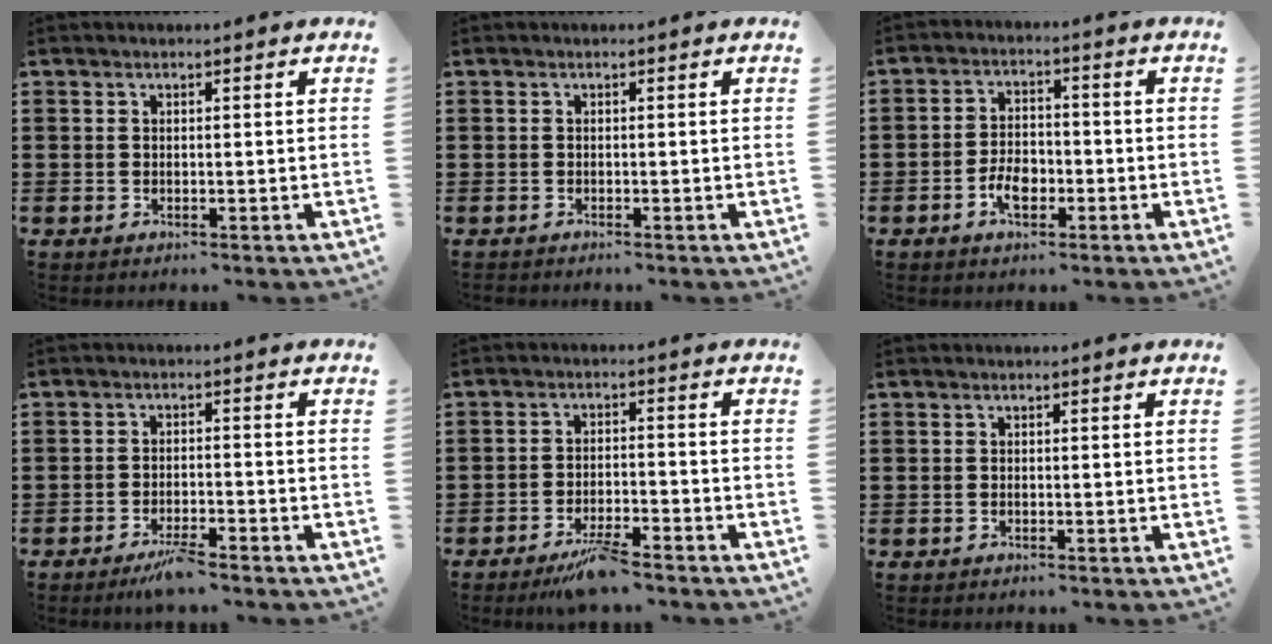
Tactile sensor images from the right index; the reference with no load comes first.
{"total": 0.0}
{"total": 4.6, "force": [-1.9, 2.5, 3.3], "torque": [-0.071, 0.001, -0.038]}
{"total": 3.3, "force": [-2.9, 0.2, 1.6], "torque": [-0.027, 0.000, -0.054]}
{"total": 4.7, "force": [-4.1, 0.5, 2.3], "torque": [-0.043, -0.001, -0.078]}
{"total": 0.0}